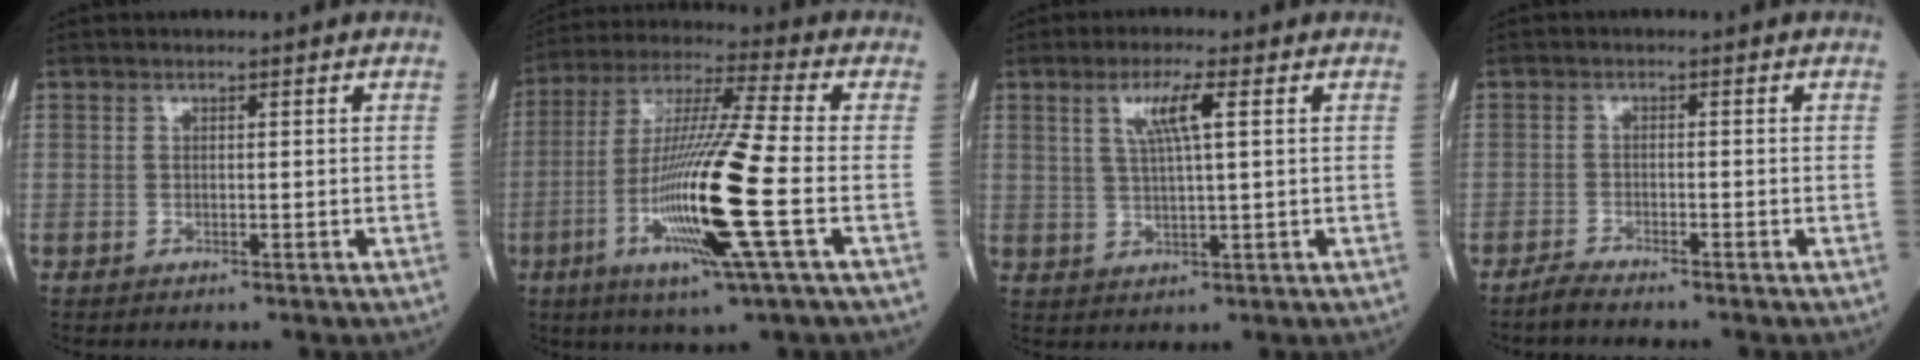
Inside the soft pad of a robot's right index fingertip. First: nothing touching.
{"total": 17.5, "force": [-4.6, -0.4, 16.9], "torque": [-0.338, -0.017, -0.094]}
{"total": 5.4, "force": [2.1, 0.2, 5.0], "torque": [-0.098, 0.004, 0.040]}
{"total": 2.3, "force": [-2.2, -0.2, 0.7], "torque": [-0.021, -0.007, -0.042]}